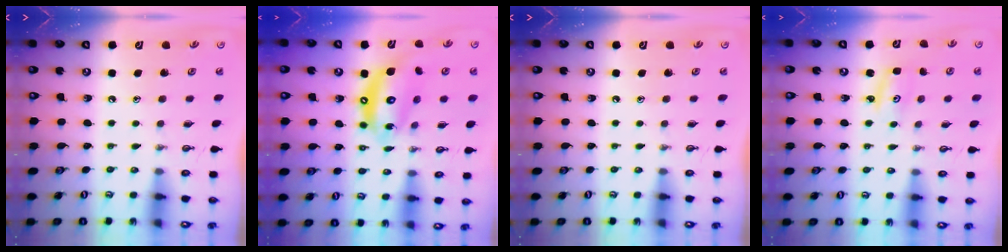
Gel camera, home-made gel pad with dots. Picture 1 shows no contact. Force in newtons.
{"total": 13.5, "press": 13.4, "slide": 1.6}
{"total": 0.0}
{"total": 3.2, "press": 3.2, "slide": 0.3}